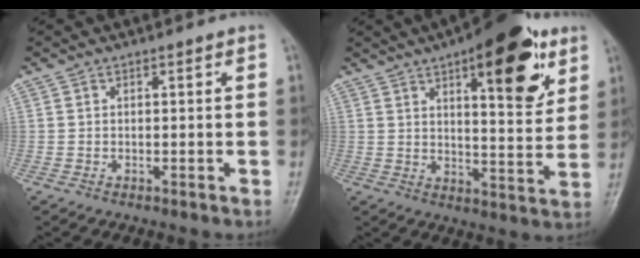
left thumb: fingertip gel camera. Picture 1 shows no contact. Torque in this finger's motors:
{"motor_torque": [2.03, 0.98, 1.81, -0.95, 0.45]}